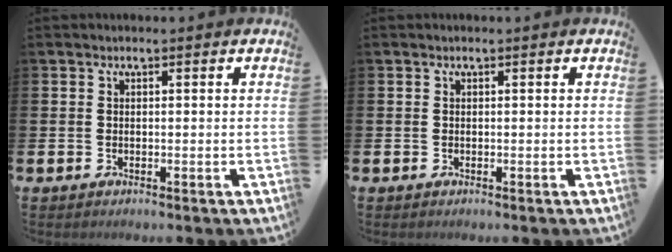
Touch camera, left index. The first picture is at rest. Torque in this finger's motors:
{"motor_torque": [0.00, 0.00, 0.03, -0.01]}